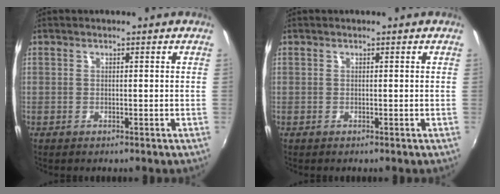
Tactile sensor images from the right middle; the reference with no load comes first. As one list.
[{"total": 0.0}]